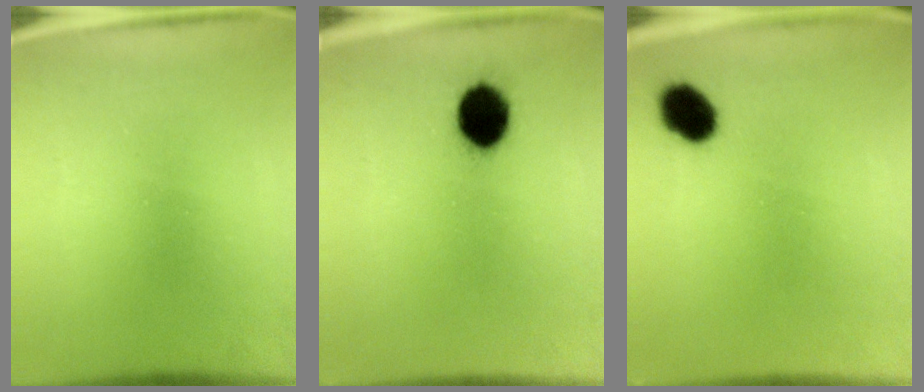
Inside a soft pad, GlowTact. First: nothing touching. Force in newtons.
{"total": 9.4}
{"total": 6.6}